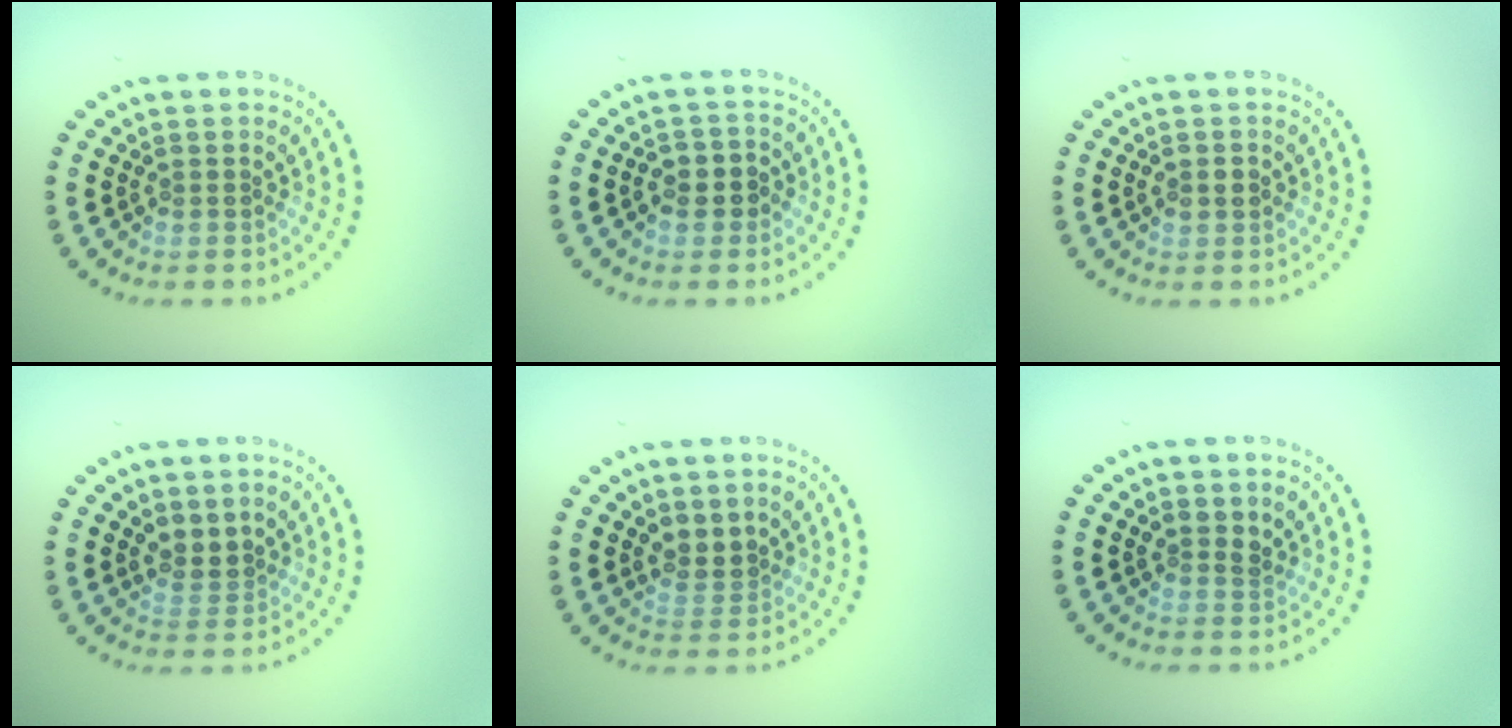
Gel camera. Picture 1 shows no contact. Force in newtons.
{"total": 2.3, "press": 2.2, "slide": 0.7}
{"total": 1.6, "press": 1.6, "slide": 0.1}
{"total": 1.8, "press": 1.6, "slide": 0.9}
{"total": 1.8, "press": 1.6, "slide": 0.9}
{"total": 1.1, "press": 1.0, "slide": 0.4}